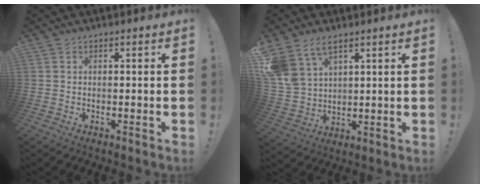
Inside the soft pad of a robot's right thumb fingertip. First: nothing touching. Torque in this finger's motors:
{"motor_torque": [1.16, 2.68, 1.33, 0.84, 0.14]}